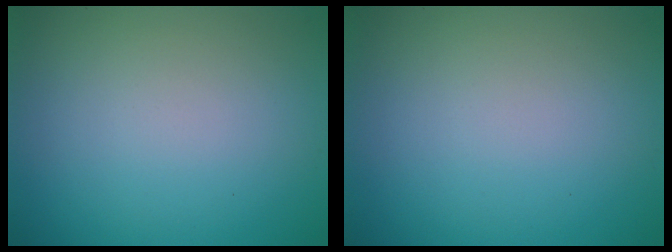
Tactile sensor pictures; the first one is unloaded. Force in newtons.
{"total": 0.0}